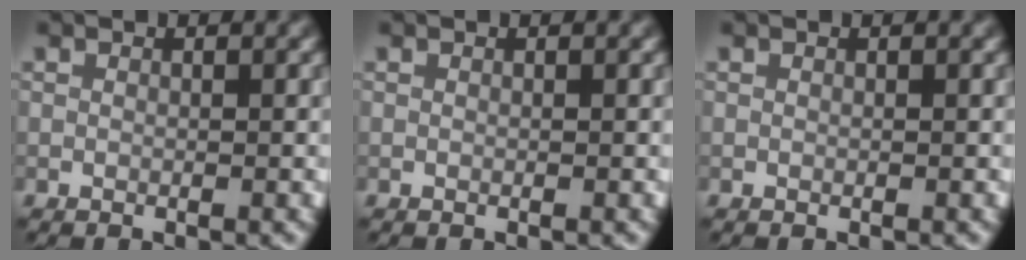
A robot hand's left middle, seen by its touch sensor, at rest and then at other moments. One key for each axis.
{"total": 0.0}
{"total": 0.0}